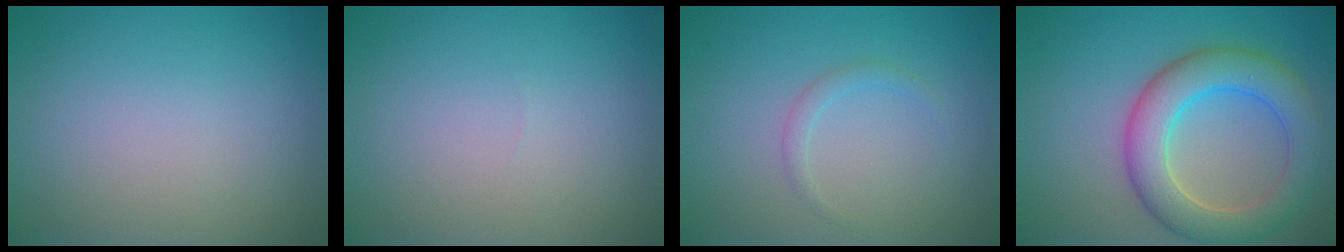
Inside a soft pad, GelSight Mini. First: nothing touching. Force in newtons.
{"total": 0.0}
{"total": 1.0, "press": 1.0, "slide": 0.0}
{"total": 6.8, "press": 6.8, "slide": 0.5}